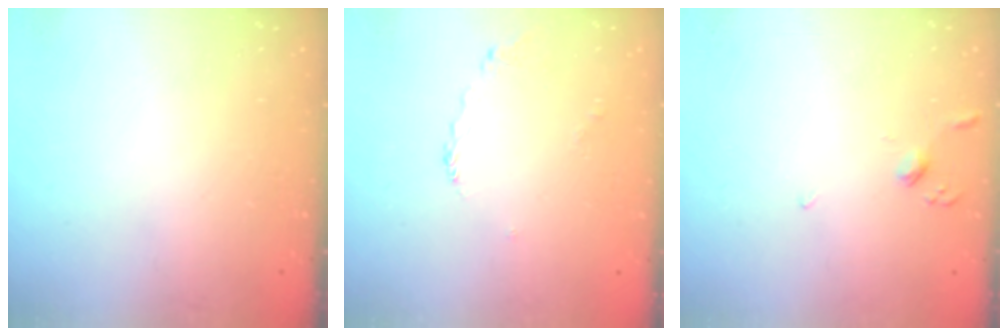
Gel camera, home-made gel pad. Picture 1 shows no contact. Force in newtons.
{"total": 2.3, "press": 2.2, "slide": 0.7}
{"total": 2.9, "press": 2.8, "slide": 0.7}